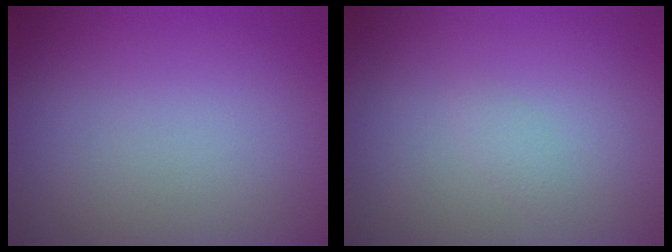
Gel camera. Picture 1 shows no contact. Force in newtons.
{"total": 0.7, "press": 0.7, "slide": 0.1}